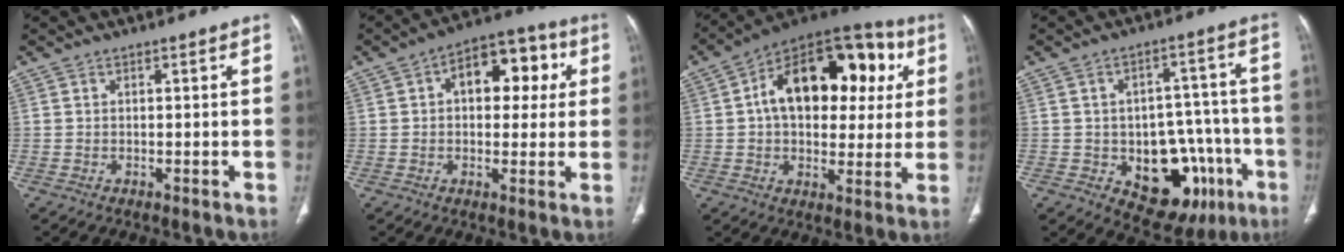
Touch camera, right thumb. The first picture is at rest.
{"total": 12.9, "force": [3.2, 7.8, 9.8], "torque": [-0.089, 0.023, 0.039]}
{"total": 24.3, "force": [5.3, 14.5, 18.7], "torque": [-0.237, 0.029, 0.071]}
{"total": 17.5, "force": [-6.3, 10.9, 12.2], "torque": [-0.114, 0.041, -0.069]}